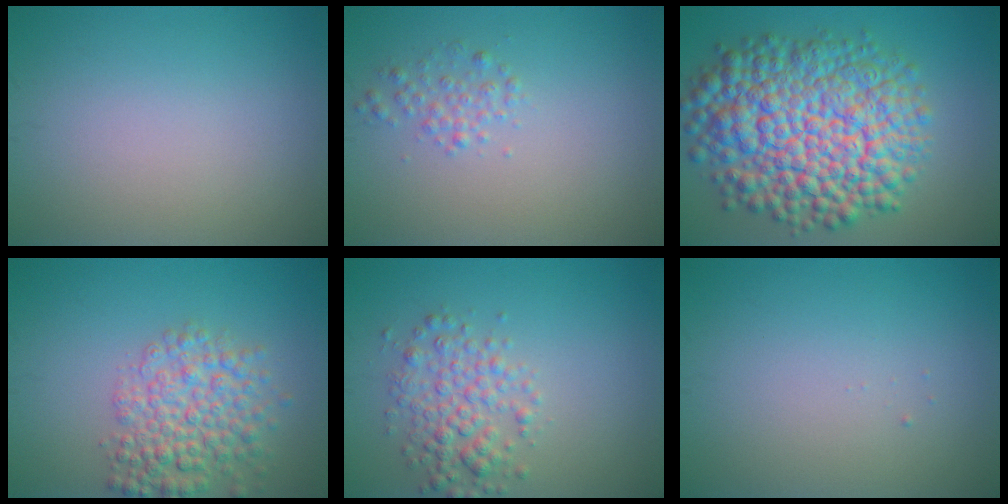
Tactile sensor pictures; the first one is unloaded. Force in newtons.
{"total": 1.5, "press": 1.5, "slide": 0.0}
{"total": 13.6, "press": 13.6, "slide": 0.4}
{"total": 5.5, "press": 5.5, "slide": 0.2}
{"total": 3.5, "press": 3.5, "slide": 0.1}
{"total": 0.0}